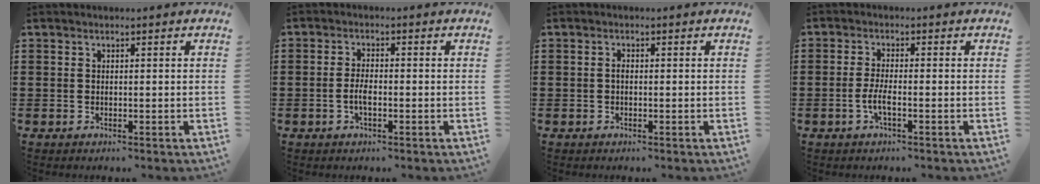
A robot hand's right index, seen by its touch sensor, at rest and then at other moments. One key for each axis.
{"total": 2.9, "fx": -0.8, "fy": 0.8, "fz": 2.7, "tx": -0.067, "ty": -0.007, "tz": -0.018}
{"total": 0.9, "fx": -0.2, "fy": 0.4, "fz": 0.7, "tx": -0.016, "ty": -0.003, "tz": -0.003}
{"total": 3.2, "fx": -1.2, "fy": 0.4, "fz": 3.0, "tx": -0.067, "ty": -0.007, "tz": -0.025}